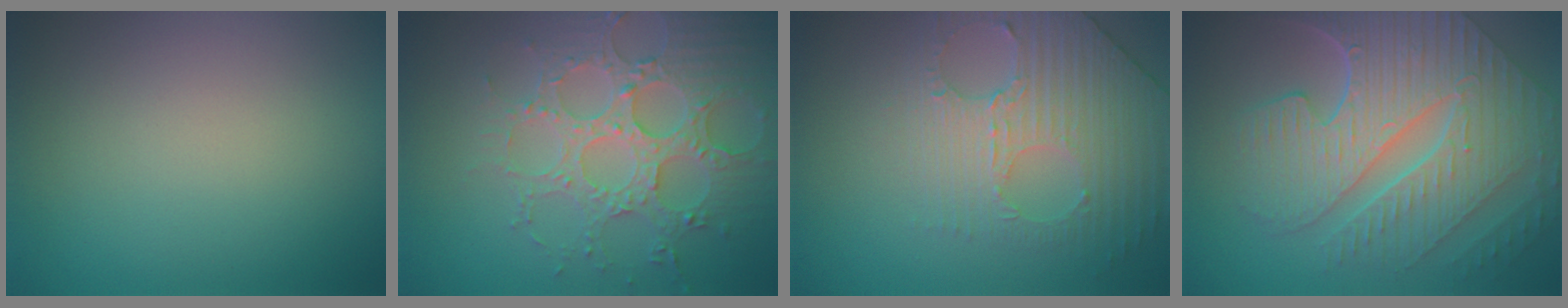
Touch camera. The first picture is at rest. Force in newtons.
{"total": 5.8, "press": 5.2, "slide": 2.5}
{"total": 3.9, "press": 3.8, "slide": 0.8}
{"total": 10.4, "press": 7.3, "slide": 7.4}